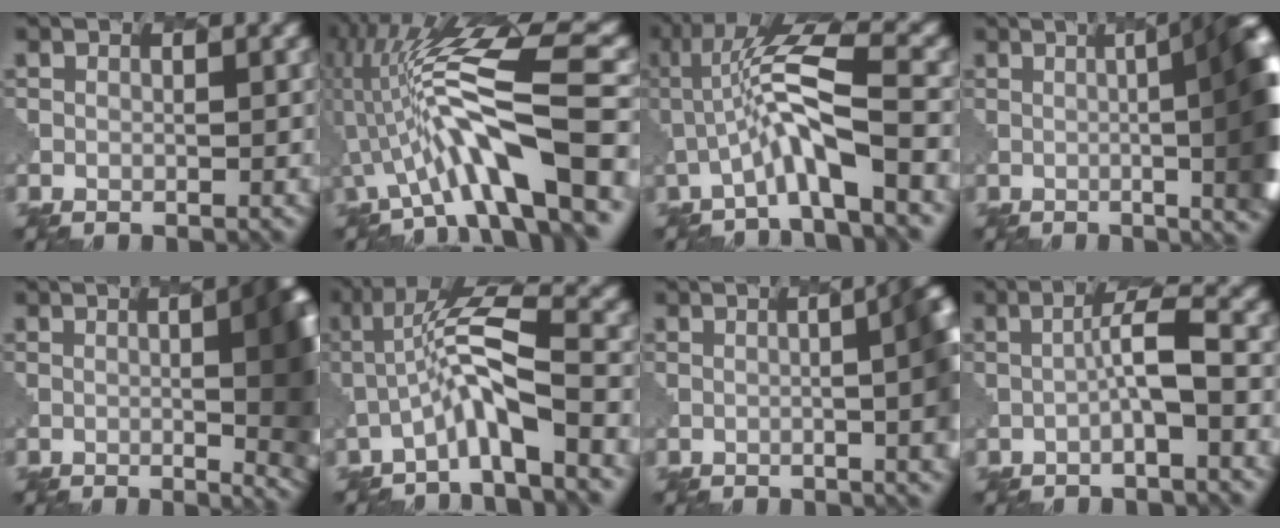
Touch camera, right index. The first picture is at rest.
{"total": 10.9, "force": [-2.8, 2.3, 10.3], "torque": [-0.189, 0.028, -0.056]}
{"total": 5.6, "force": [-1.5, 0.4, 5.4], "torque": [-0.108, 0.016, -0.040]}
{"total": 13.1, "force": [0.3, 4.0, 12.5], "torque": [-0.093, 0.016, -0.001]}
{"total": 12.5, "force": [0.6, 4.2, 11.7], "torque": [-0.077, 0.013, -0.002]}
{"total": 5.0, "force": [-2.0, 0.3, 4.6], "torque": [-0.087, 0.019, -0.052]}
{"total": 10.2, "force": [-0.1, 3.6, 9.5], "torque": [-0.058, 0.013, -0.011]}
{"total": 2.4, "force": [-0.3, -0.3, 2.3], "torque": [-0.044, 0.014, -0.017]}